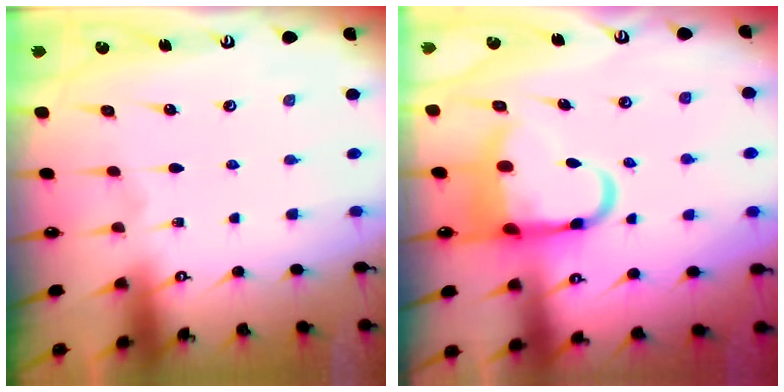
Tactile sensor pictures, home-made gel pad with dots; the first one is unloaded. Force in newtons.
{"total": 10.4, "press": 10.1, "slide": 2.7}